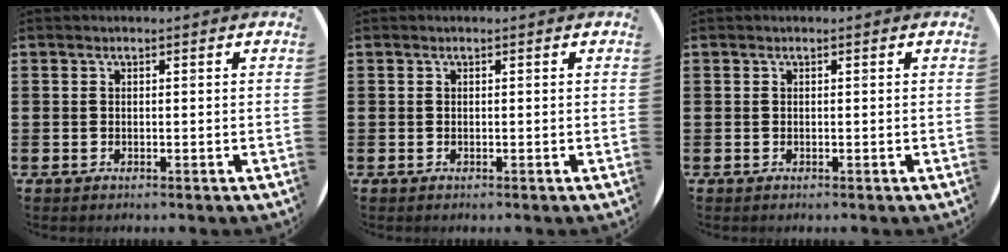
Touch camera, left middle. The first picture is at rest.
{"total": 0.0}
{"total": 0.0}